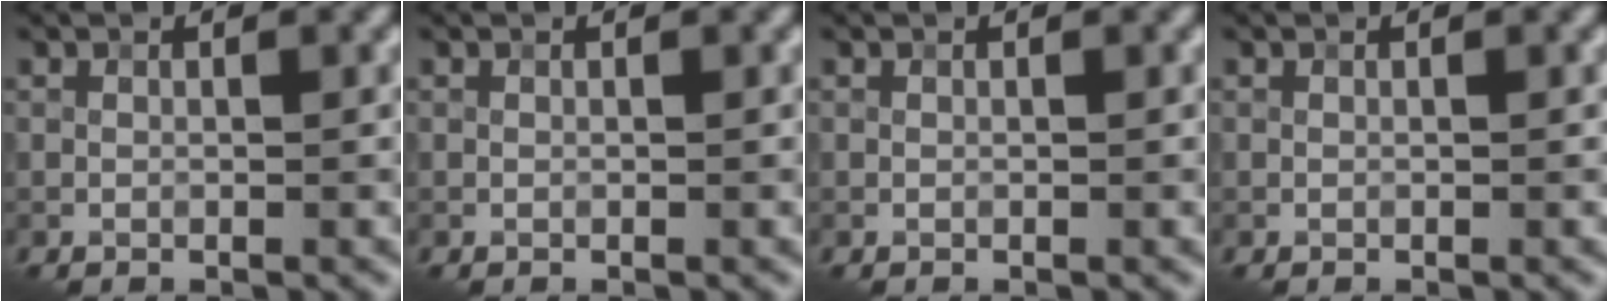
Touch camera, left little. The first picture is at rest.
{"total": 0.0}
{"total": 0.0}
{"total": 0.0}